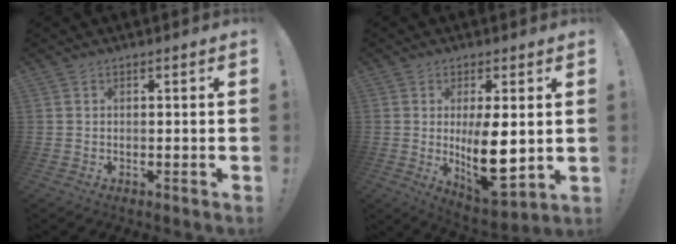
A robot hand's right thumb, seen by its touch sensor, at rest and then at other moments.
{"total": 13.6, "force": [0.0, 5.8, 12.3], "torque": [-0.198, -0.024, 0.006]}